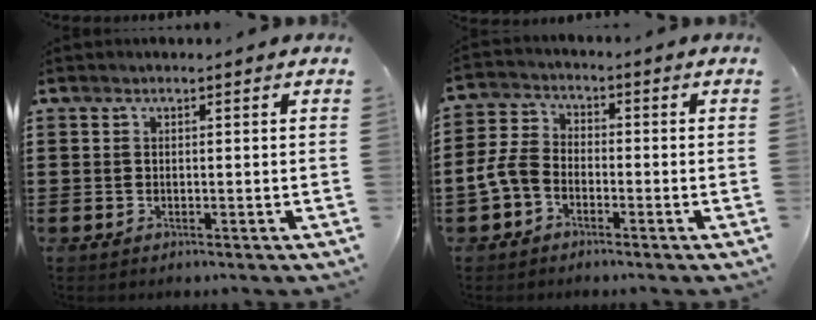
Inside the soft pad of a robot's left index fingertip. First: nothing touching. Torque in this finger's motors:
{"motor_torque": [0.31, 0.18, 0.22, 0.10]}